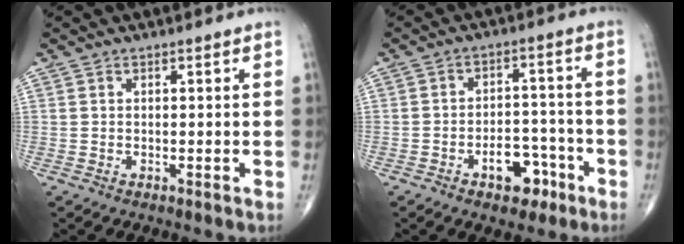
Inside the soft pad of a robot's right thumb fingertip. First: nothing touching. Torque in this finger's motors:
{"motor_torque": [2.53, 2.48, 0.76, -0.27, 0.22]}